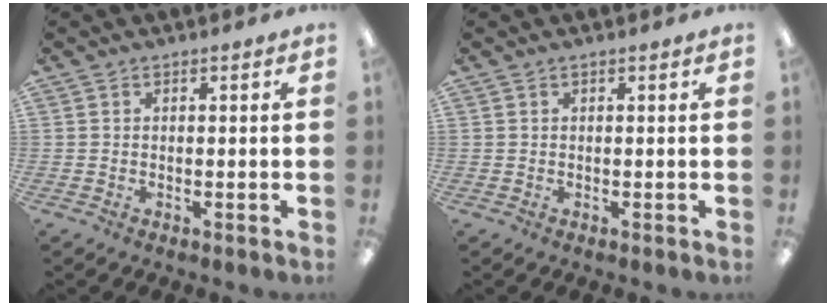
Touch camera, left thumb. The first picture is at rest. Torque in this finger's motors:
{"motor_torque": [-0.05, 0.03, -0.05, 0.04, 0.00]}